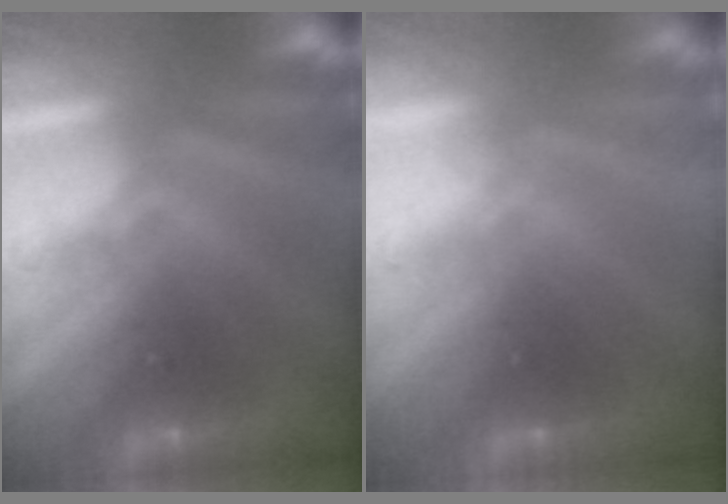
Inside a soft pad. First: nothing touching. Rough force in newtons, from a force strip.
{"total": 3.6}